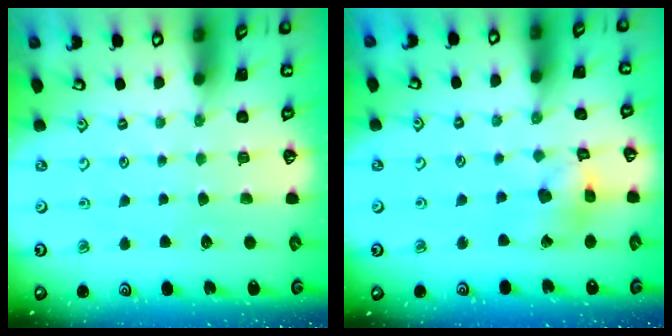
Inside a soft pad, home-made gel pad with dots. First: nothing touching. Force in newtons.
{"total": 10.5, "press": 10.4, "slide": 1.4}